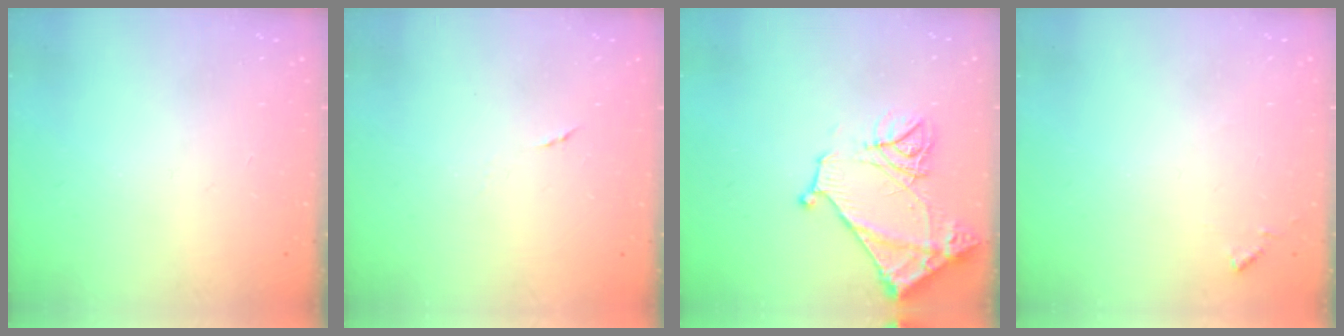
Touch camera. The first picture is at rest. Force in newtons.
{"total": 3.9, "press": 3.5, "slide": 1.6}
{"total": 13.5, "press": 13.4, "slide": 1.3}
{"total": 5.8, "press": 5.7, "slide": 0.7}